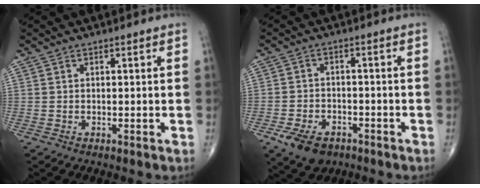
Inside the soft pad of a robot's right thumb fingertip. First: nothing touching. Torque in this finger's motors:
{"motor_torque": [1.05, 0.27, 0.03, -0.70, 0.16]}